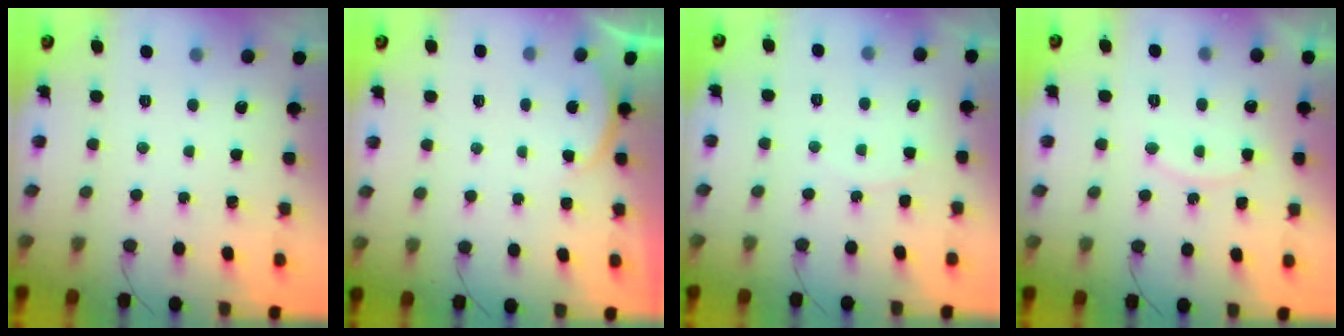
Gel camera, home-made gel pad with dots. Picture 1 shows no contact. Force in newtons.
{"total": 2.8, "press": 2.7, "slide": 0.6}
{"total": 3.9, "press": 3.8, "slide": 0.5}
{"total": 8.7, "press": 8.7, "slide": 0.2}